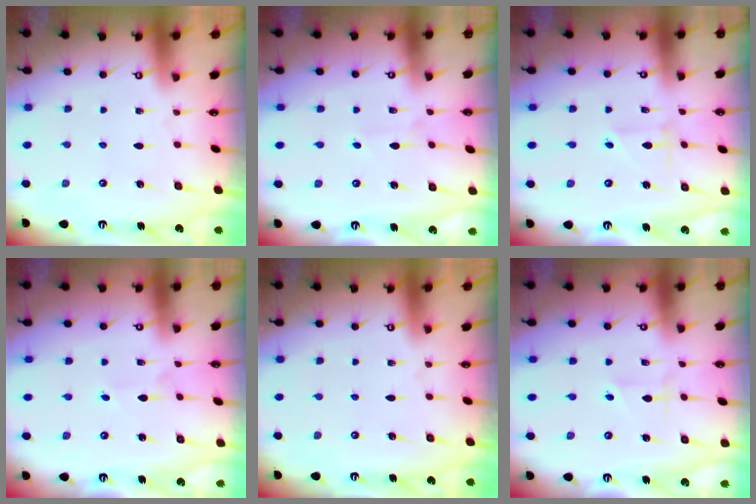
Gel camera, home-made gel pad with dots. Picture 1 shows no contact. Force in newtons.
{"total": 2.7, "press": 2.7, "slide": 0.3}
{"total": 2.6, "press": 2.5, "slide": 0.3}
{"total": 1.3, "press": 1.3, "slide": 0.1}
{"total": 0.0}
{"total": 1.8, "press": 1.7, "slide": 0.4}